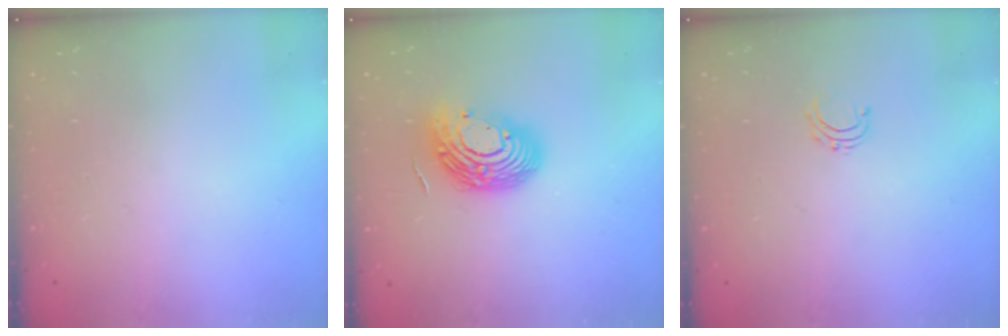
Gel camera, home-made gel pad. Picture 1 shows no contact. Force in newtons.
{"total": 14.0, "press": 13.9, "slide": 1.1}
{"total": 3.7, "press": 3.7, "slide": 0.3}